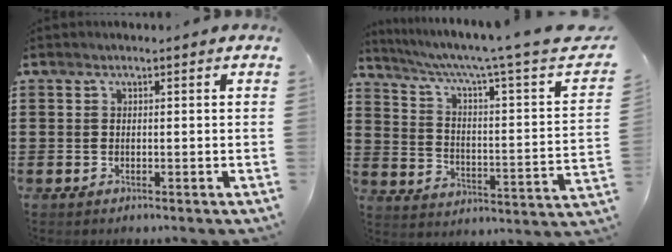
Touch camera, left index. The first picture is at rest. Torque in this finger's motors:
{"motor_torque": [1.57, -0.56, 0.19, 0.08]}